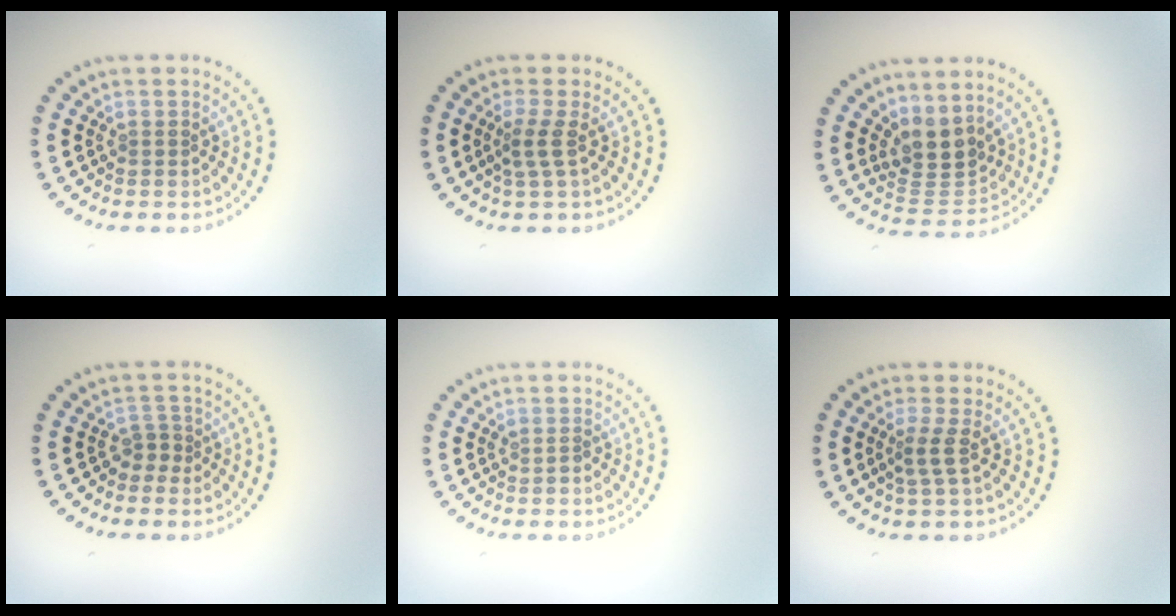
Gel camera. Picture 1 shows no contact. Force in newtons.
{"total": 1.9, "press": 1.2, "slide": 1.4}
{"total": 4.0, "press": 3.3, "slide": 2.1}
{"total": 1.4, "press": 1.1, "slide": 0.9}
{"total": 0.7, "press": 0.7, "slide": 0.1}
{"total": 2.0, "press": 1.4, "slide": 1.4}